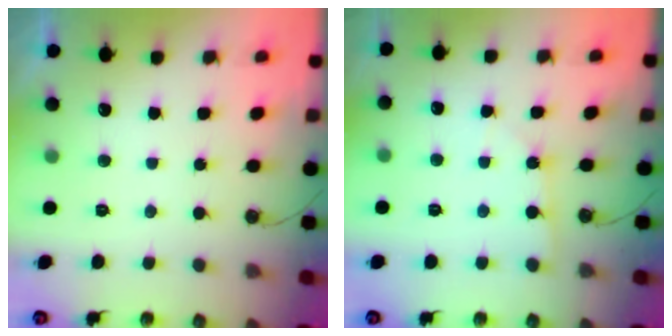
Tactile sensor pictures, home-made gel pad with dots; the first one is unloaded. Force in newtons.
{"total": 2.4, "press": 2.4, "slide": 0.2}